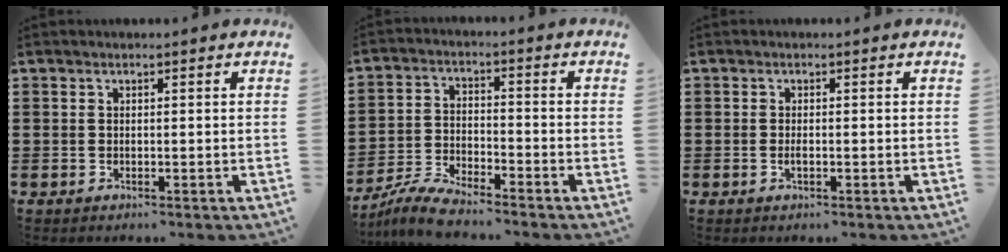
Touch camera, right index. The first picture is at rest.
{"total": 5.9, "force": [-5.6, 0.2, 1.6], "torque": [-0.047, -0.006, -0.113]}
{"total": 1.0, "force": [-0.3, 0.2, 0.9], "torque": [-0.018, -0.004, -0.005]}